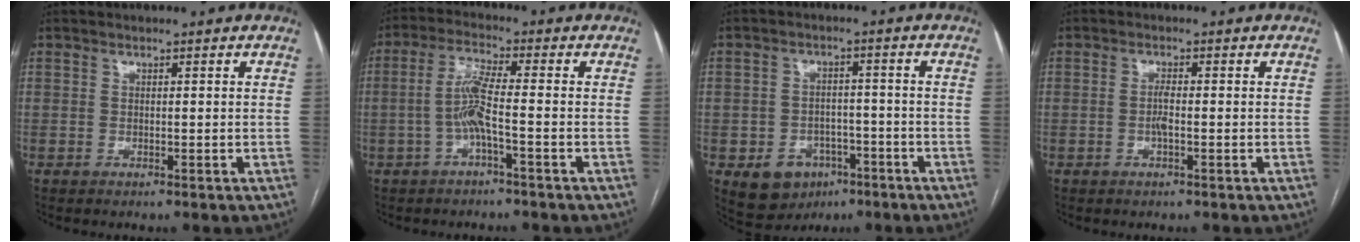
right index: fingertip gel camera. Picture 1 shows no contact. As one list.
[{"total": 5.6, "force": [-1.5, -0.1, 5.3], "torque": [-0.113, 0.011, -0.029]}, {"total": 7.6, "force": [-3.7, 5.9, 3.1], "torque": [-0.055, 0.009, -0.047]}, {"total": 1.9, "force": [-0.5, 0.3, 1.8], "torque": [-0.038, 0.001, -0.010]}]